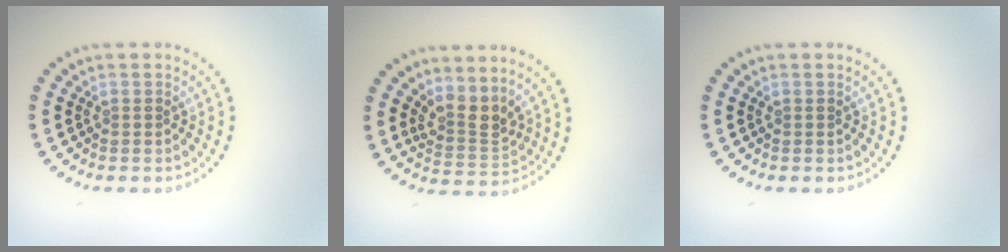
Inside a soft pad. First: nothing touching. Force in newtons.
{"total": 3.0, "press": 2.2, "slide": 2.1}
{"total": 0.0}